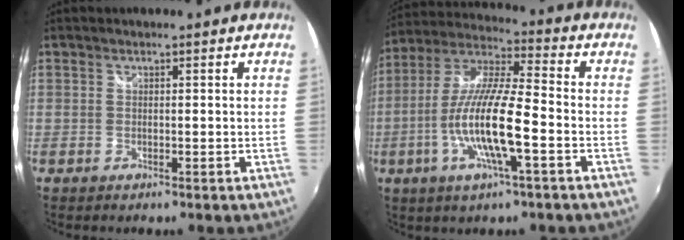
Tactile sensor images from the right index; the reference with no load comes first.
{"total": 14.7, "force": [-4.5, 2.2, 13.8], "torque": [-0.271, -0.009, -0.088]}